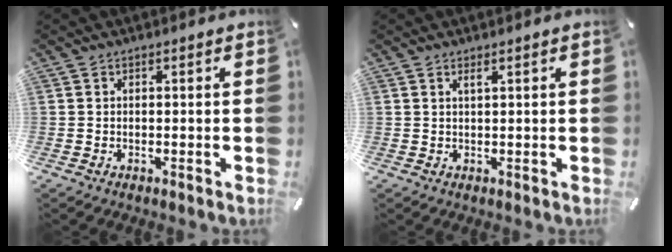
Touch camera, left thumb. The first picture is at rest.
{"total": 1.2, "force": [0.6, 0.0, 1.0], "torque": [-0.021, -0.001, 0.010]}